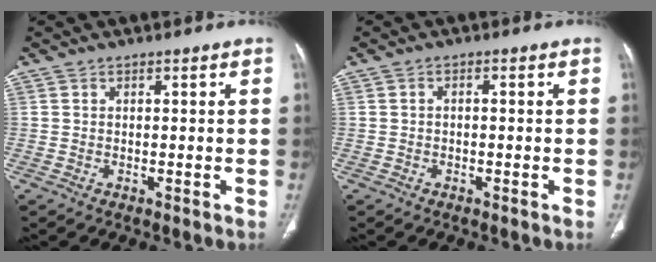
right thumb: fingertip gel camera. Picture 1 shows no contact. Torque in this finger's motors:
{"motor_torque": [-0.11, -0.15, -0.25, -0.01, 0.04]}